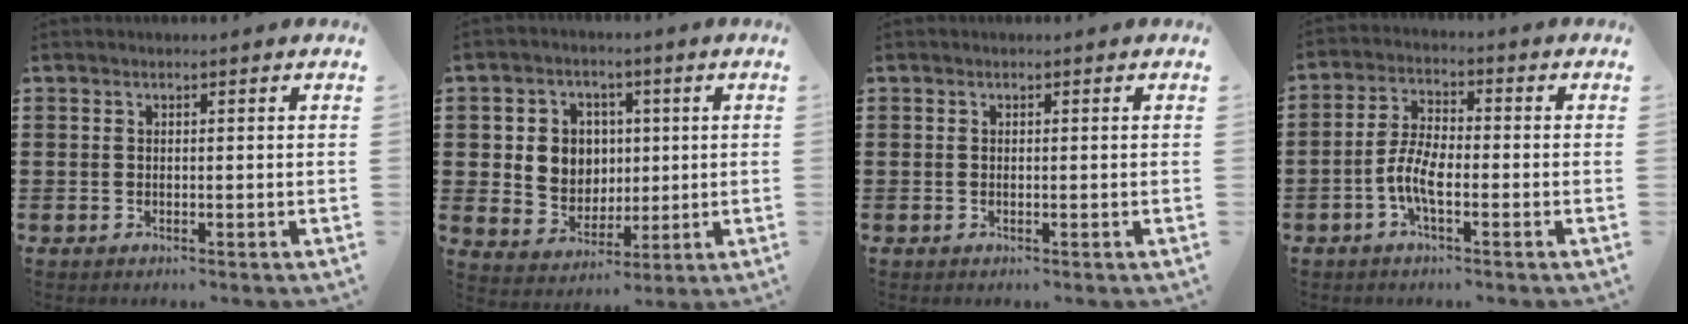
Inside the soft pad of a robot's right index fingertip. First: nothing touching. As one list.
[{"total": 6.0, "force": [1.0, 5.7, 1.6], "torque": [-0.051, 0.015, 0.017]}, {"total": 0.0}, {"total": 6.2, "force": [-2.2, 2.3, 5.3], "torque": [-0.124, -0.006, -0.047]}]